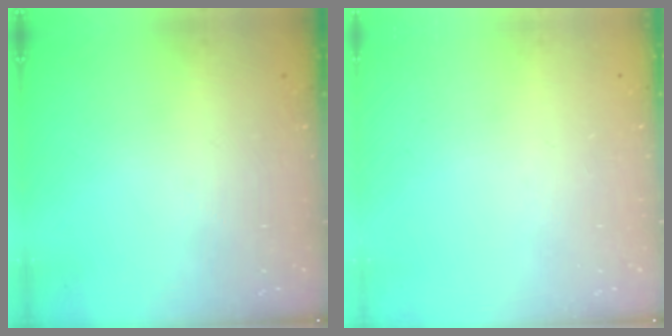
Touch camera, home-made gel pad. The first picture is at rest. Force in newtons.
{"total": 0.0}